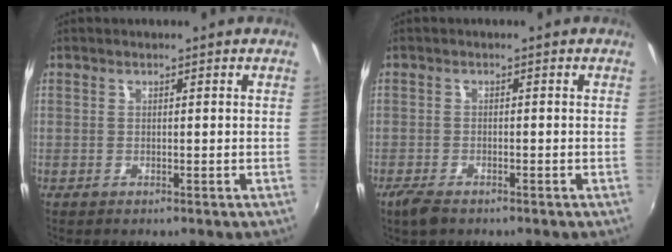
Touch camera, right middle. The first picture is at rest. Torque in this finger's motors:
{"motor_torque": [0.26, -0.27, 0.07, 0.03]}